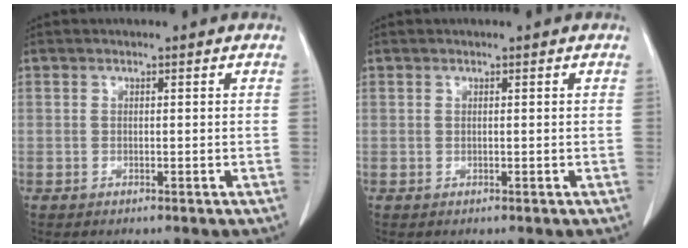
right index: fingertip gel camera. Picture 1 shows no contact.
{"total": 0.0}